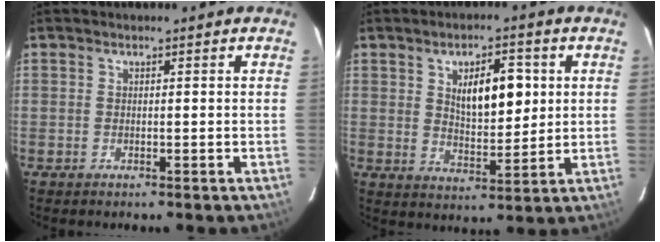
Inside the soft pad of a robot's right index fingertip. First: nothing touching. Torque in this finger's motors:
{"motor_torque": [0.32, 0.10, 0.25, 0.07]}